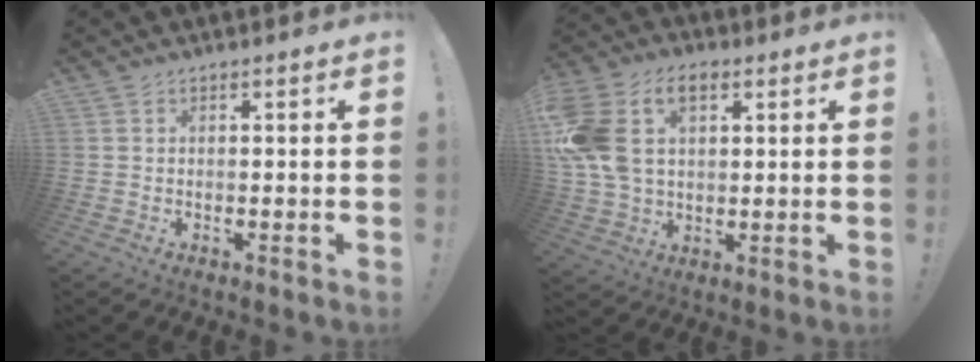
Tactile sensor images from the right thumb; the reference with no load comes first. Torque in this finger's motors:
{"motor_torque": [1.78, 3.23, 1.48, 0.28, 0.34]}